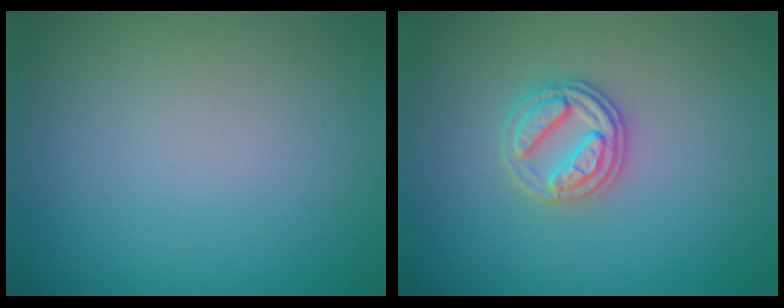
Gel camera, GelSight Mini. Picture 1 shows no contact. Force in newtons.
{"total": 2.7, "press": 2.7, "slide": 0.5}